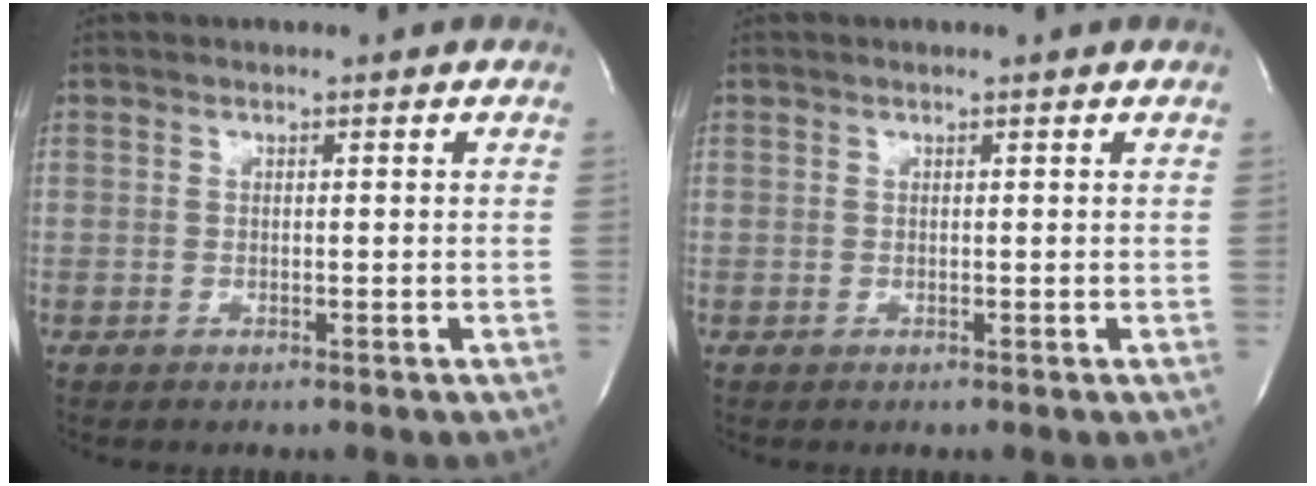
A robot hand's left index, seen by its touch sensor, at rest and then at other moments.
{"total": 0.9, "force": [0.8, -0.2, 0.4], "torque": [-0.012, 0.002, 0.016]}